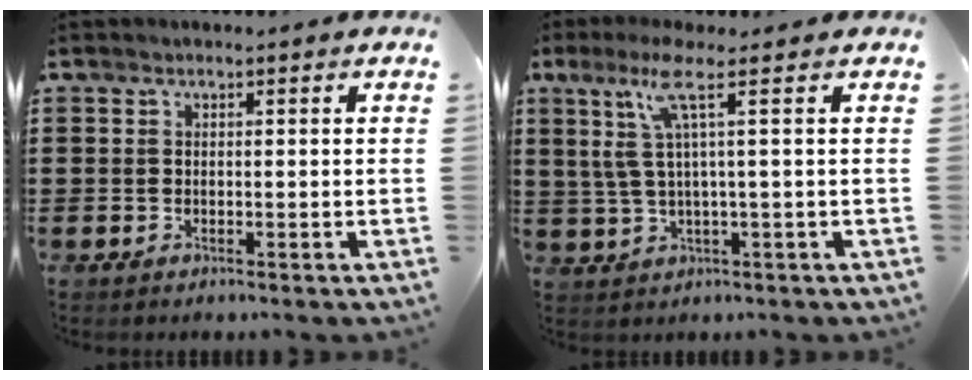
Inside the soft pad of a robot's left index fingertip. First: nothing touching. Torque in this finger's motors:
{"motor_torque": [0.31, -0.24, 0.44, 0.21]}